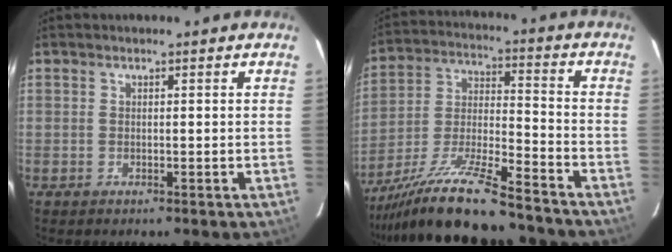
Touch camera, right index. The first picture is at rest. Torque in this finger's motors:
{"motor_torque": [1.05, -1.09, 0.72, 0.16]}